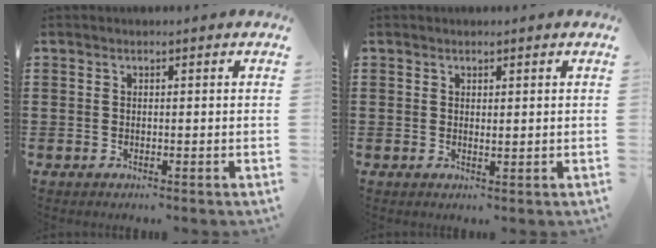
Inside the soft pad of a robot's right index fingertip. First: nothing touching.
{"total": 0.7, "force": [0.5, 0.3, 0.4], "torque": [-0.009, 0.002, 0.010]}